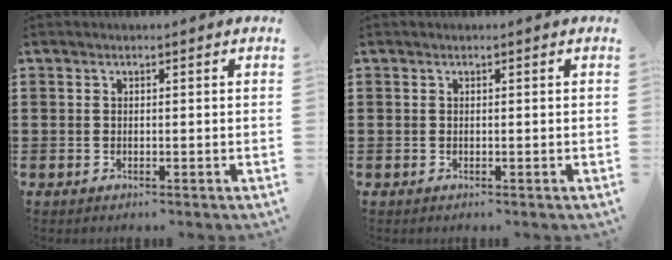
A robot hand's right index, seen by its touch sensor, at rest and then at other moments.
{"total": 0.0}